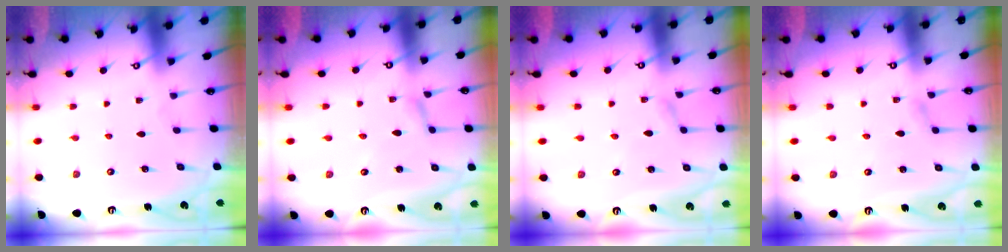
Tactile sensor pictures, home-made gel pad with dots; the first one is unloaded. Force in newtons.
{"total": 2.2, "press": 2.2, "slide": 0.3}
{"total": 1.9, "press": 1.9, "slide": 0.2}
{"total": 2.4, "press": 2.4, "slide": 0.3}